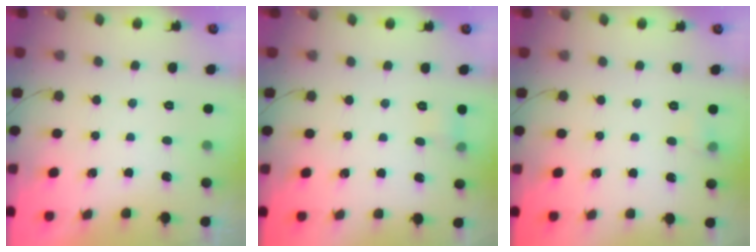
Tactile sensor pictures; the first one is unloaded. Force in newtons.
{"total": 4.8, "press": 4.5, "slide": 1.5}
{"total": 3.7, "press": 3.5, "slide": 1.1}